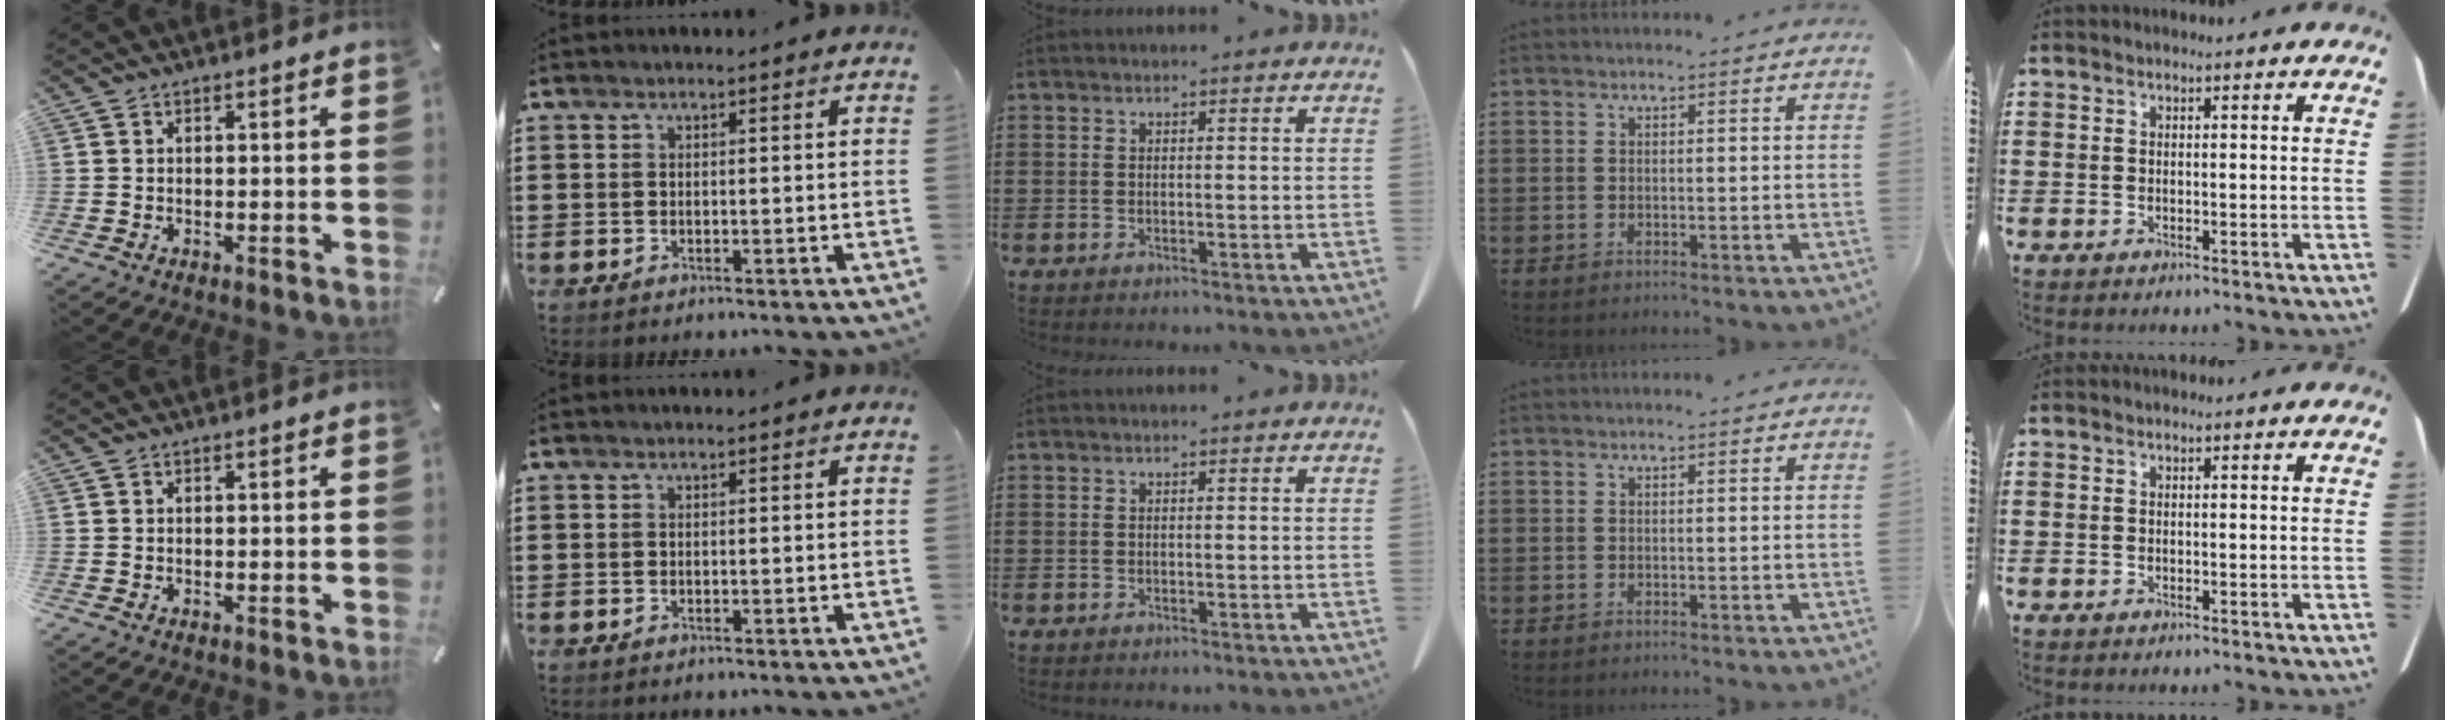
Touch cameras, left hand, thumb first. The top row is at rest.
{}